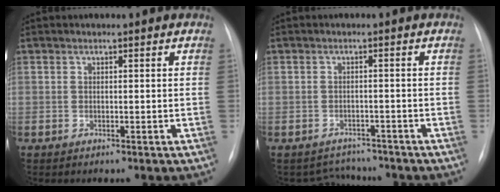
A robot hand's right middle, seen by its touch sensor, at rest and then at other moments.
{"total": 4.0, "force": [-3.8, 1.3, -0.8], "torque": [0.005, 0.012, -0.050]}